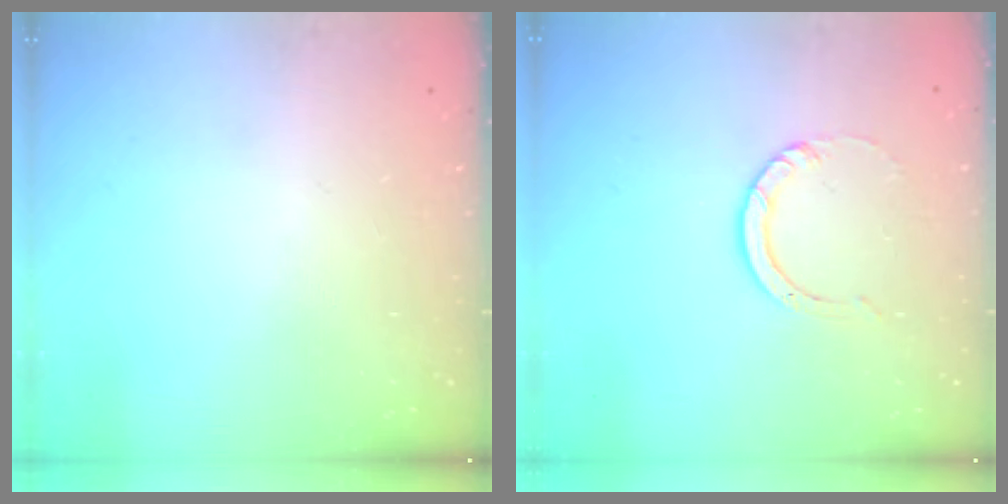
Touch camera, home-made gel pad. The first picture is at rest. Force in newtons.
{"total": 5.1, "press": 5.1, "slide": 0.3}